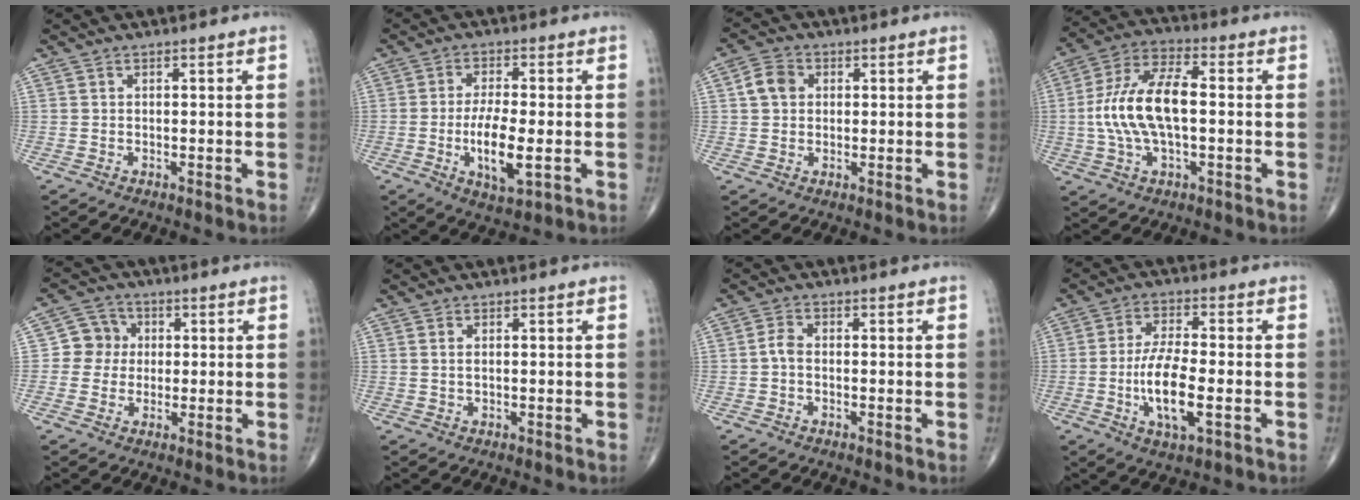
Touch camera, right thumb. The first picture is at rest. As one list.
[{"total": 8.9, "force": [-1.9, 2.8, 8.2], "torque": [-0.153, -0.008, -0.033]}, {"total": 4.7, "force": [0.9, 3.8, 2.6], "torque": [-0.041, 0.008, 0.010]}, {"total": 14.2, "force": [-0.4, 6.4, 12.6], "torque": [-0.259, 0.029, -0.012]}, {"total": 5.8, "force": [0.3, 5.6, 1.5], "torque": [0.009, 0.010, -0.006]}, {"total": 0.9, "force": [0.3, 0.4, 0.8], "torque": [-0.020, 0.003, 0.008]}, {"total": 2.1, "force": [-0.5, 1.3, 1.6], "torque": [-0.031, 0.006, -0.015]}, {"total": 10.2, "force": [-2.5, 3.3, 9.4], "torque": [-0.184, 0.005, -0.045]}]